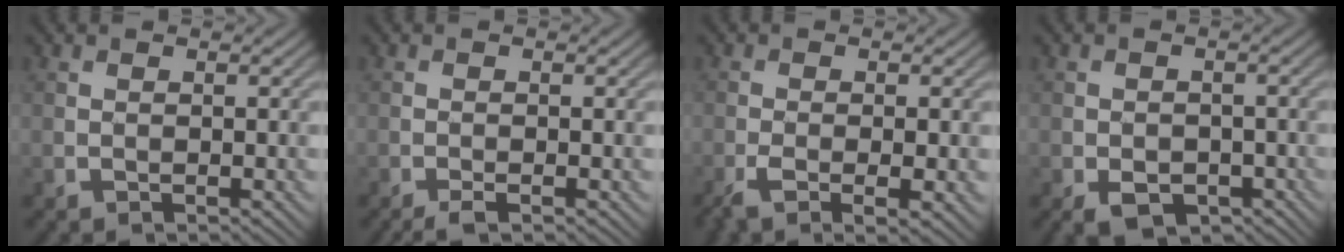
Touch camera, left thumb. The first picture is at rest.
{"total": 1.7, "force": [-1.1, 0.3, 1.2], "torque": [-0.024, 0.000, -0.024]}
{"total": 5.1, "force": [-2.4, 1.4, 4.2], "torque": [-0.089, -0.012, -0.039]}
{"total": 4.9, "force": [-2.6, 3.1, 2.7], "torque": [-0.041, -0.018, -0.040]}